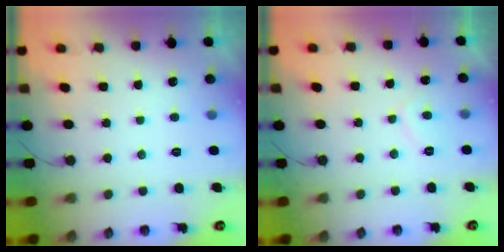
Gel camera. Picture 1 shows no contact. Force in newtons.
{"total": 1.7, "press": 1.6, "slide": 0.7}